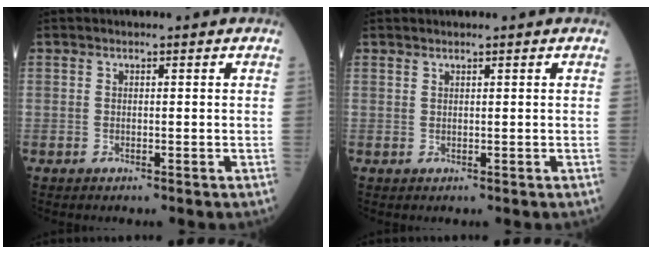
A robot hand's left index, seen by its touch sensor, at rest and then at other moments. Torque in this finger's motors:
{"motor_torque": [-0.02, 0.12, -0.02, -0.01]}